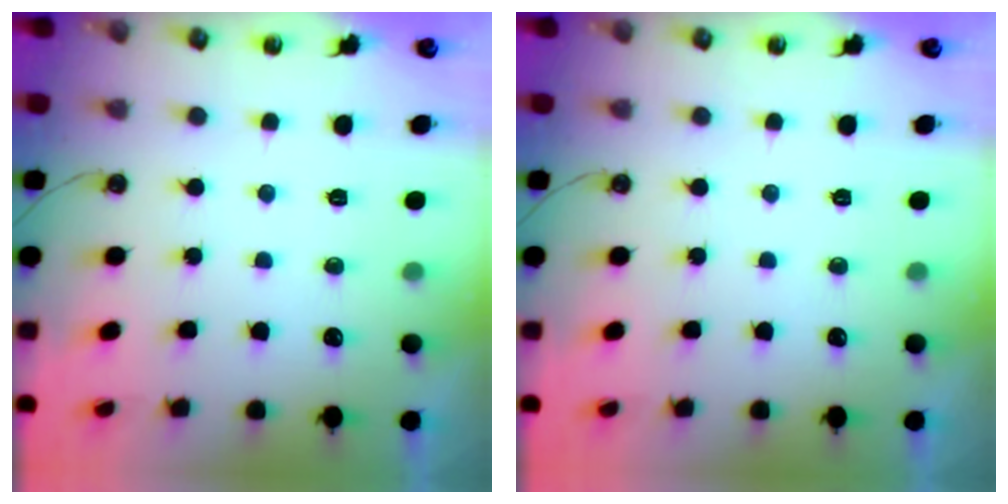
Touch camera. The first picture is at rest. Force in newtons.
{"total": 0.0}